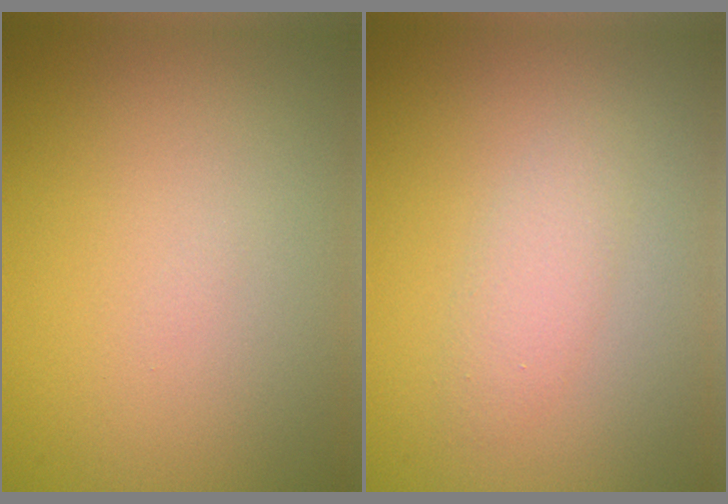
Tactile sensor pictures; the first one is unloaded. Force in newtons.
{"total": 1.9, "press": 1.9, "slide": 0.1}